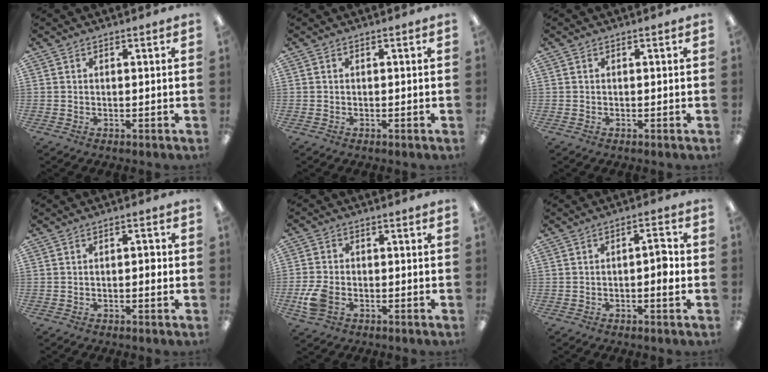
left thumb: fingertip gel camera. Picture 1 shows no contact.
{"total": 0.0}
{"total": 0.0}
{"total": 2.2, "force": [-0.7, 1.0, 1.8], "torque": [-0.033, 0.008, -0.014]}
{"total": 6.7, "force": [-2.6, 4.4, 4.3], "torque": [-0.097, 0.008, -0.048]}
{"total": 4.4, "force": [-1.0, 1.5, 4.0], "torque": [-0.068, 0.012, -0.018]}